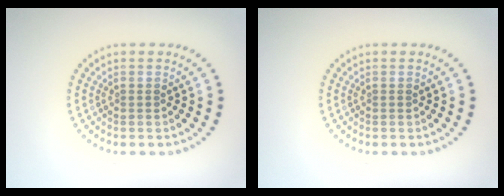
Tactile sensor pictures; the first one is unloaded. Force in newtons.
{"total": 0.0}